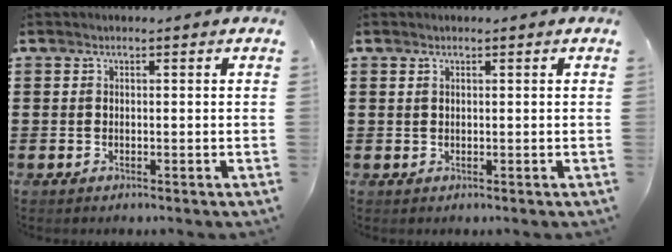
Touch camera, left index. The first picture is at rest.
{"total": 0.7, "force": [0.4, 0.4, 0.5], "torque": [-0.011, 0.004, 0.006]}